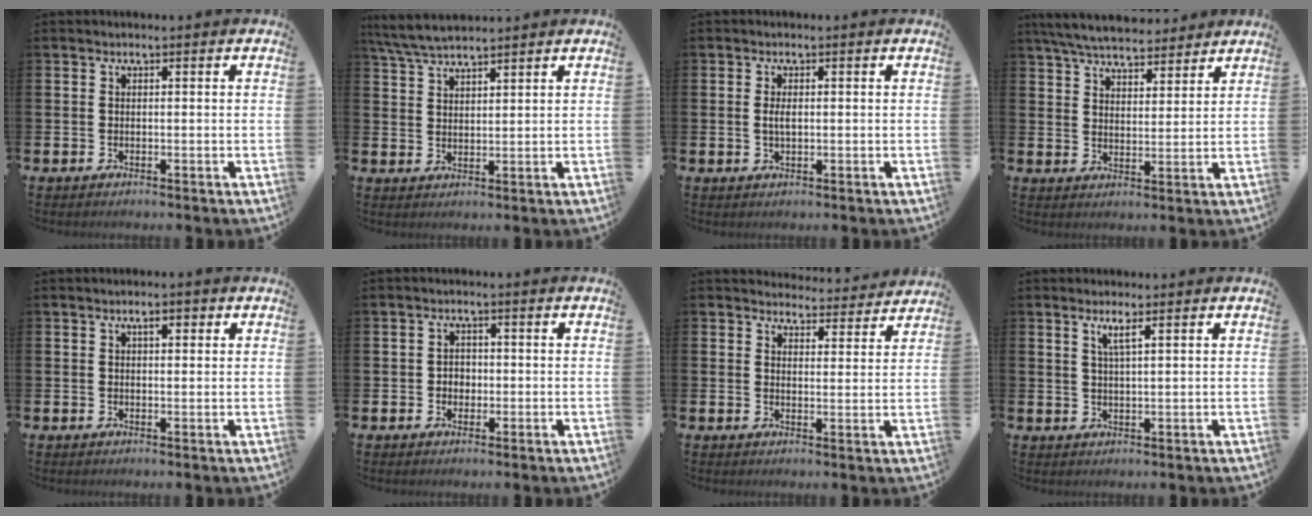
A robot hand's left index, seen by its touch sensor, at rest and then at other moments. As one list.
[{"total": 5.2, "force": [4.8, 0.8, 1.7], "torque": [-0.054, -0.012, 0.090]}, {"total": 1.8, "force": [0.1, 0.8, 1.6], "torque": [-0.030, 0.004, -0.001]}, {"total": 6.6, "force": [6.3, 1.3, 1.4], "torque": [-0.047, -0.027, 0.114]}, {"total": 2.2, "force": [1.1, 0.9, 1.7], "torque": [-0.017, 0.001, 0.013]}, {"total": 1.9, "force": [-0.3, 1.8, 0.8], "torque": [-0.008, 0.006, -0.011]}, {"total": 3.8, "force": [3.7, 0.9, -0.2], "torque": [0.000, -0.030, 0.065]}, {"total": 2.5, "force": [1.5, 0.3, 2.0], "torque": [-0.039, 0.002, 0.025]}]